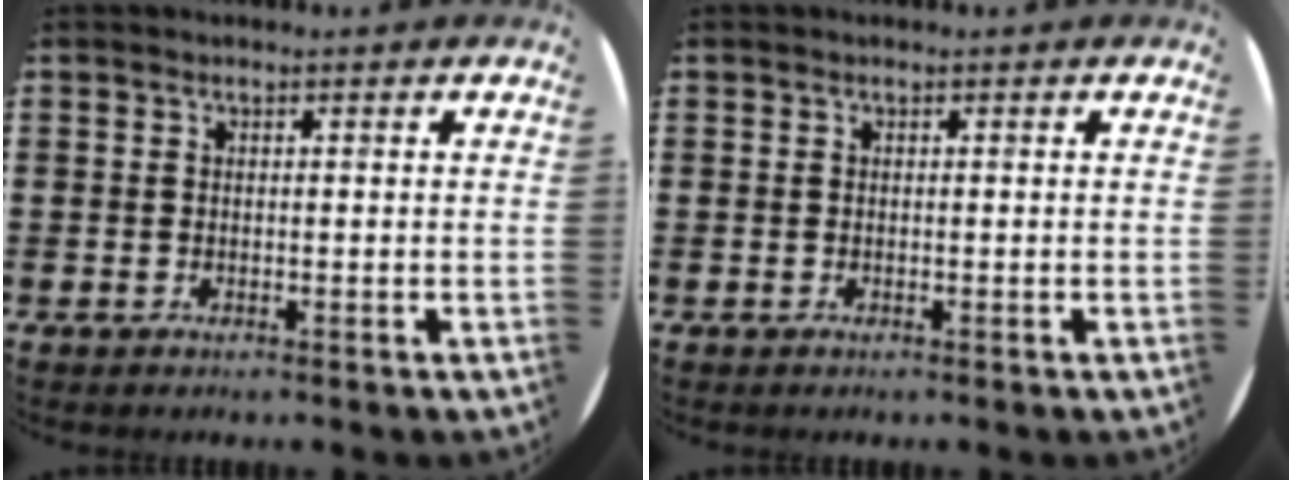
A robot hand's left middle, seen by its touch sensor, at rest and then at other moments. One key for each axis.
{"total": 0.0}